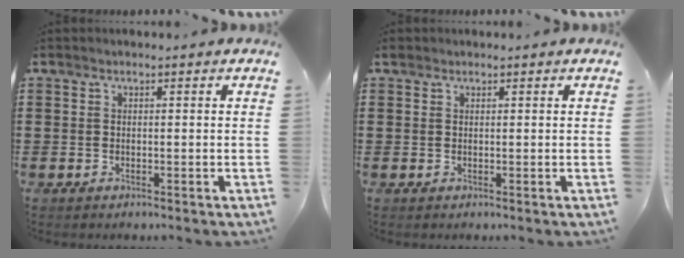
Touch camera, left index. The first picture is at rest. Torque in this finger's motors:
{"motor_torque": [0.22, -0.10, 0.02, 0.02]}